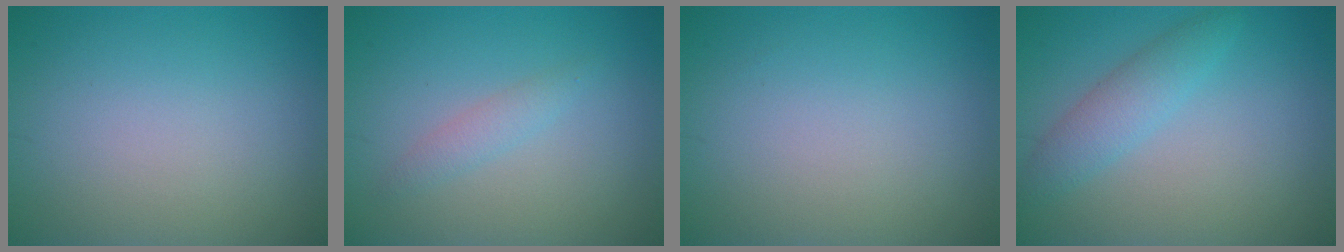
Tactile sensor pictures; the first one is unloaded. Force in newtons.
{"total": 1.3, "press": 1.3, "slide": 0.0}
{"total": 0.0}
{"total": 2.8, "press": 2.8, "slide": 0.2}